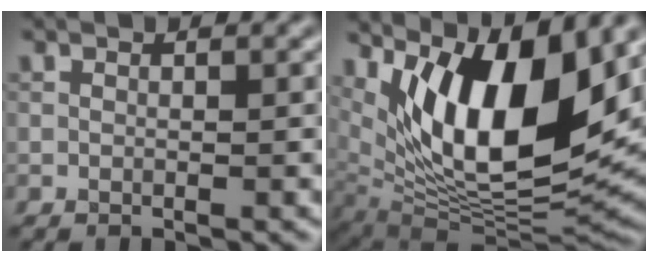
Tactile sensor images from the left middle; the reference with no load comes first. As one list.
[{"total": 13.3, "force": [5.1, 5.3, 11.1], "torque": [-0.190, -0.010, 0.092]}]